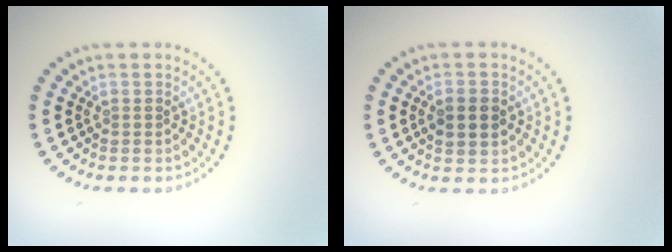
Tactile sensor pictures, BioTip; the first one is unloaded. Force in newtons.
{"total": 2.5, "press": 2.5, "slide": 0.1}